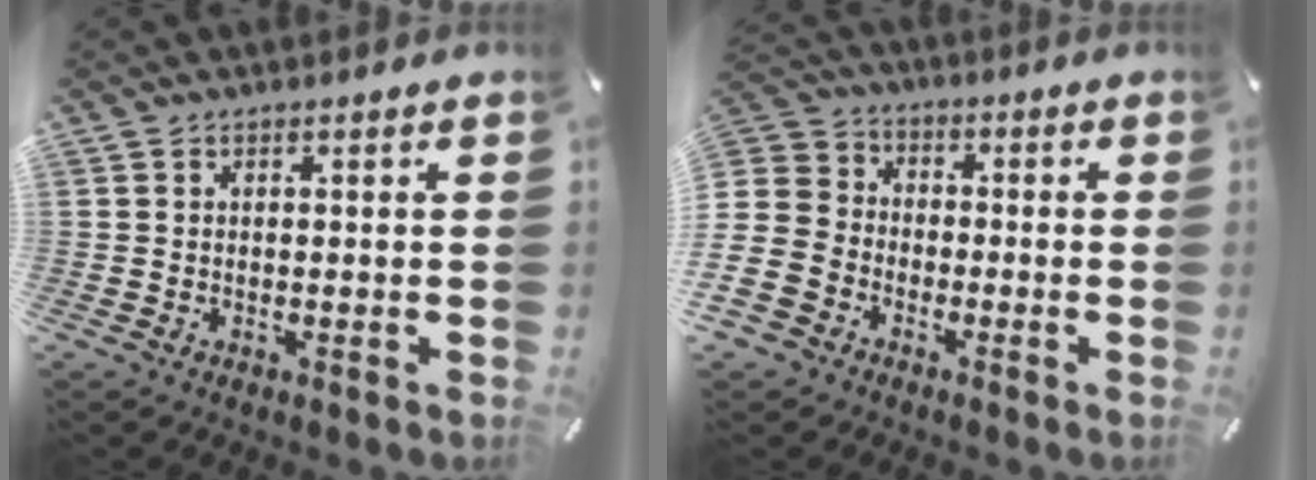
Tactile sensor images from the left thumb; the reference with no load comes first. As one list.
[{"total": 10.8, "force": [-4.5, 9.0, 3.7], "torque": [-0.100, 0.035, -0.085]}]